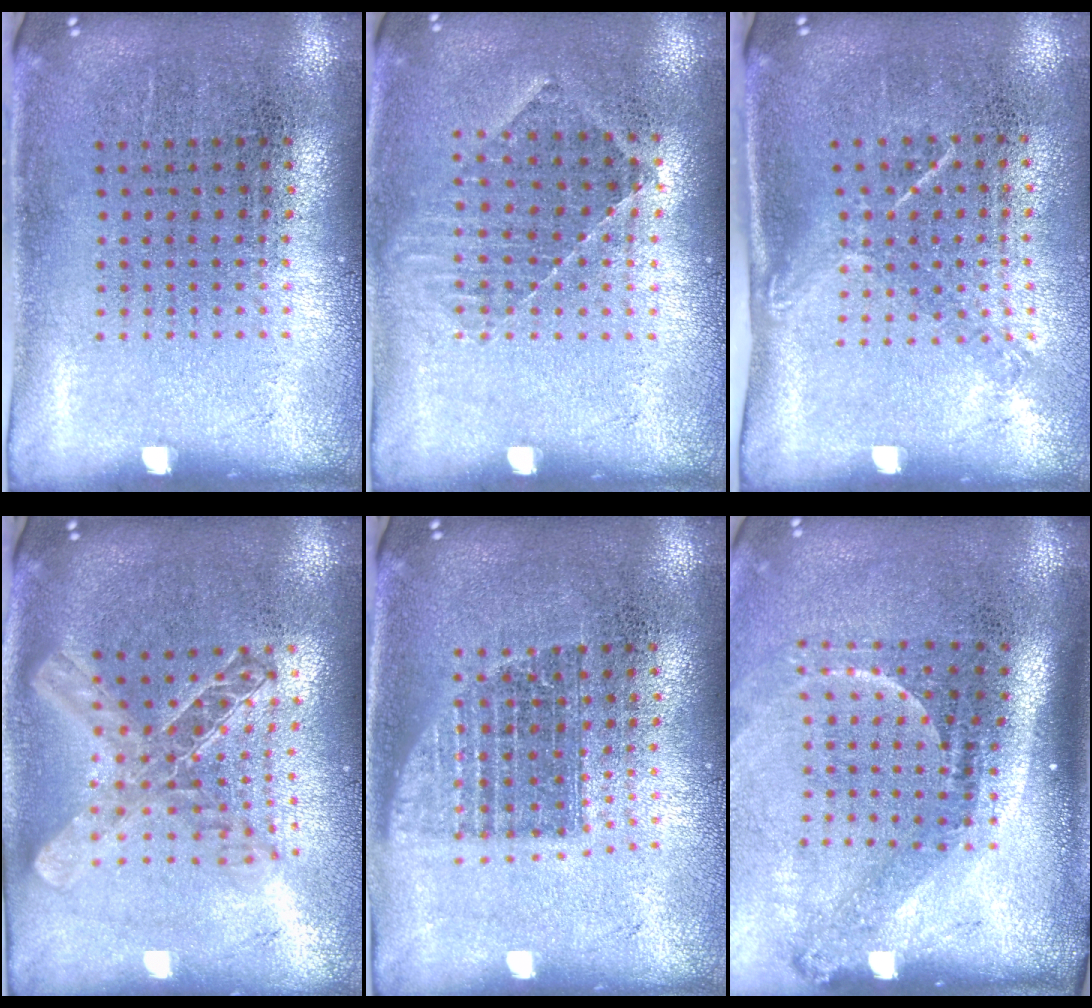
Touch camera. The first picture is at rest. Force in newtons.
{"total": 1.0, "press": 0.9, "slide": 0.2}
{"total": 1.4, "press": 1.0, "slide": 1.0}
{"total": 1.9, "press": 1.6, "slide": 1.0}
{"total": 1.3, "press": 1.1, "slide": 0.8}
{"total": 2.2, "press": 1.5, "slide": 1.6}